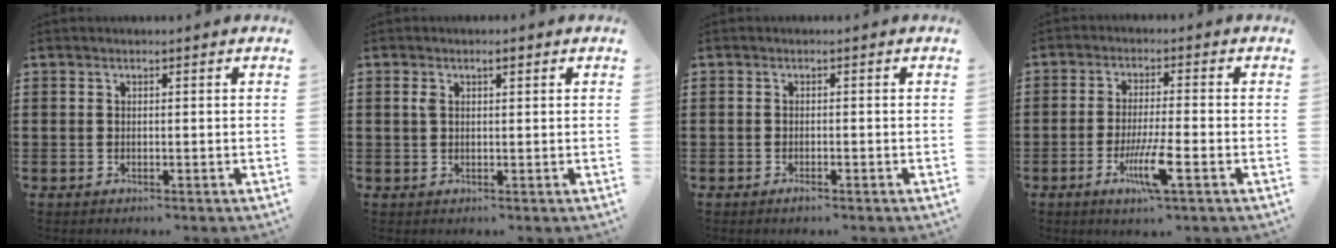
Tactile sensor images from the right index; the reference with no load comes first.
{"total": 2.0, "force": [0.8, 0.9, 1.7], "torque": [-0.036, 0.006, 0.012]}
{"total": 0.8, "force": [-0.6, 0.1, 0.5], "torque": [-0.013, -0.006, -0.011]}
{"total": 7.0, "force": [-3.0, 0.7, 6.3], "torque": [-0.127, -0.016, -0.056]}